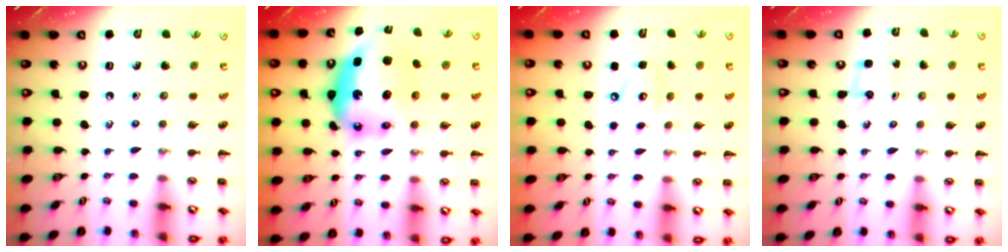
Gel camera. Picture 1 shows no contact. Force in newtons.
{"total": 10.2, "press": 9.7, "slide": 3.0}
{"total": 6.7, "press": 6.6, "slide": 0.9}
{"total": 1.8, "press": 1.7, "slide": 0.5}